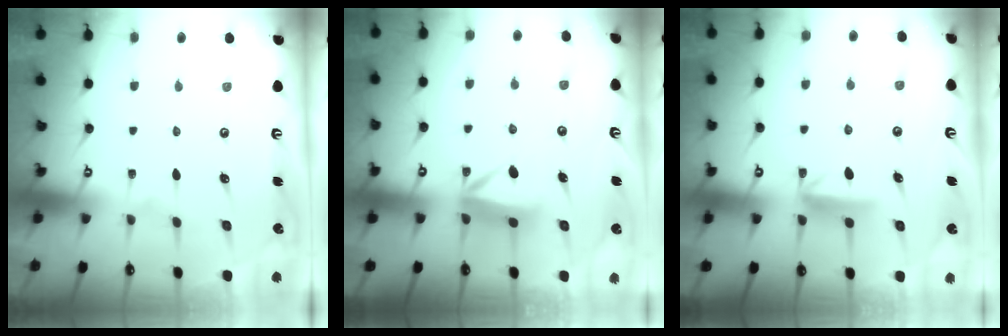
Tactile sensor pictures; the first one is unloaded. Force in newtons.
{"total": 7.5, "press": 7.4, "slide": 1.1}
{"total": 6.3, "press": 6.3, "slide": 0.7}